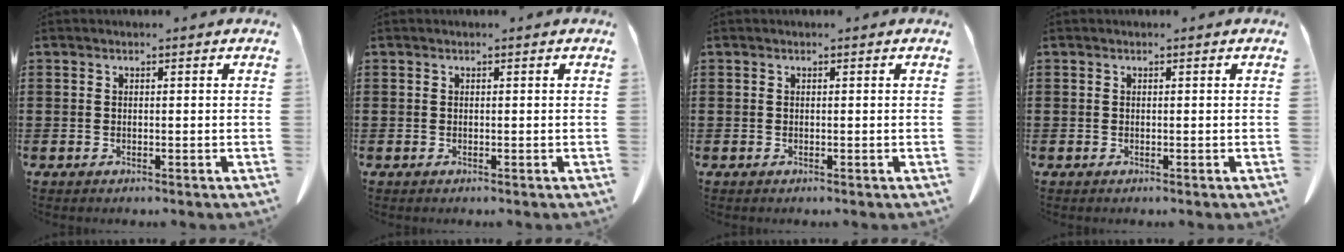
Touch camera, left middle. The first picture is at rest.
{"total": 0.0}
{"total": 0.0}
{"total": 0.0}